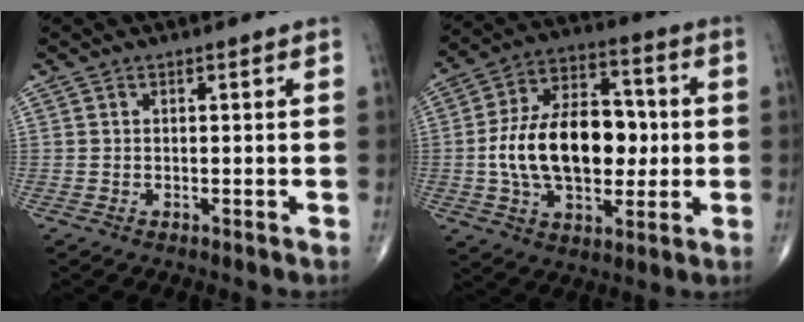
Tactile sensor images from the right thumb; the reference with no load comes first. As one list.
[{"total": 20.3, "force": [-0.6, 12.3, 16.1], "torque": [-0.253, 0.027, -0.006]}]